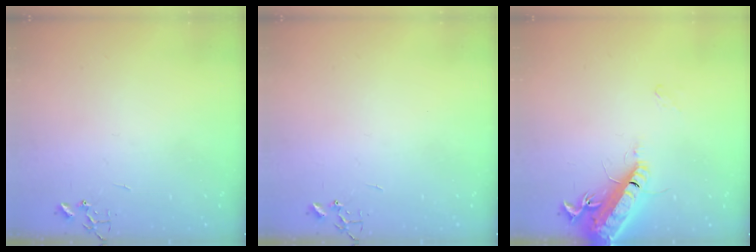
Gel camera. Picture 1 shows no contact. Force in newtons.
{"total": 0.0}
{"total": 17.2, "press": 16.5, "slide": 4.6}